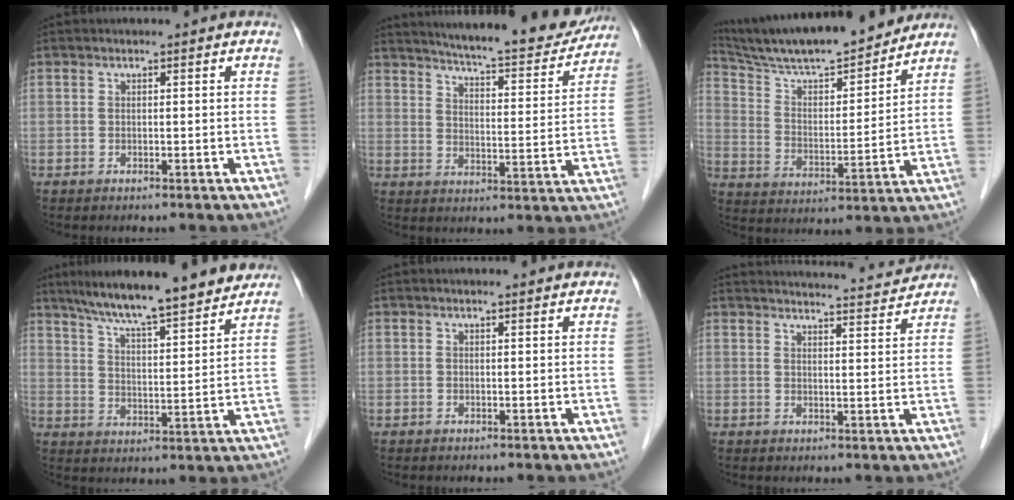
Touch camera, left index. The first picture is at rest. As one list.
[{"total": 18.3, "force": [16.8, 2.3, 6.8], "torque": [-0.097, -0.028, 0.219]}, {"total": 18.0, "force": [16.5, 1.6, 7.2], "torque": [-0.133, 0.004, 0.272]}, {"total": 15.7, "force": [13.5, 1.3, 7.8], "torque": [-0.121, 0.013, 0.203]}, {"total": 1.7, "force": [1.6, 0.2, 0.7], "torque": [-0.015, 0.012, 0.018]}, {"total": 10.7, "force": [10.6, -0.2, 1.6], "torque": [-0.019, -0.007, 0.127]}]